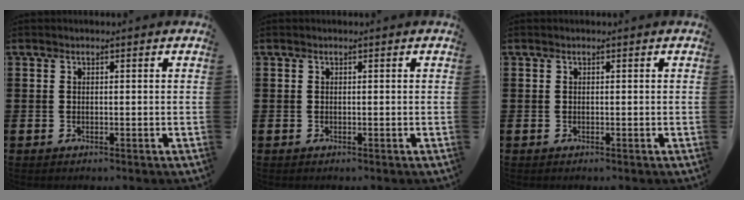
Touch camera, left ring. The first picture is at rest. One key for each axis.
{"total": 0.0}
{"total": 0.0}